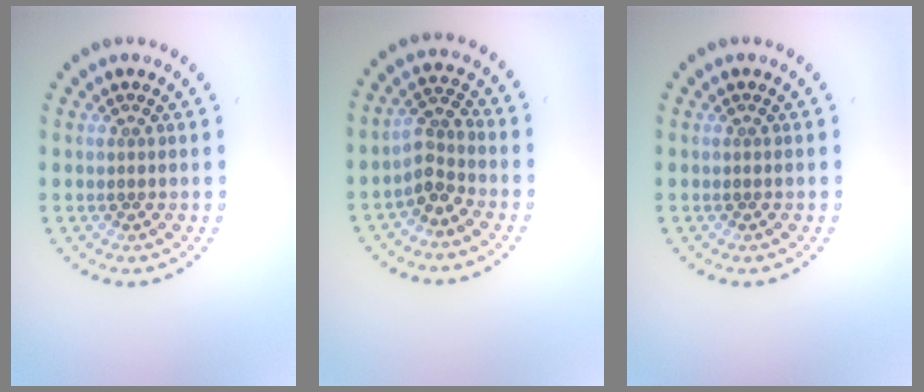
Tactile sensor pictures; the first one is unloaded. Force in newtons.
{"total": 2.6, "press": 2.0, "slide": 1.6}
{"total": 0.0}